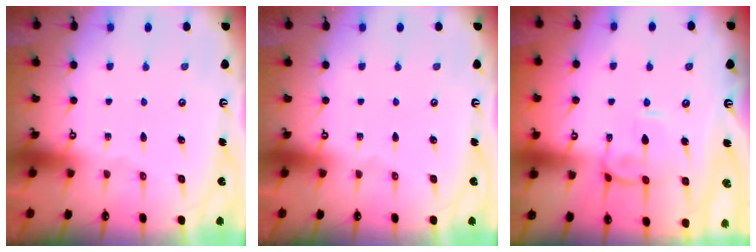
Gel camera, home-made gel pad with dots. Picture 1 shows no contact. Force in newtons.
{"total": 0.0}
{"total": 2.7, "press": 2.6, "slide": 0.9}